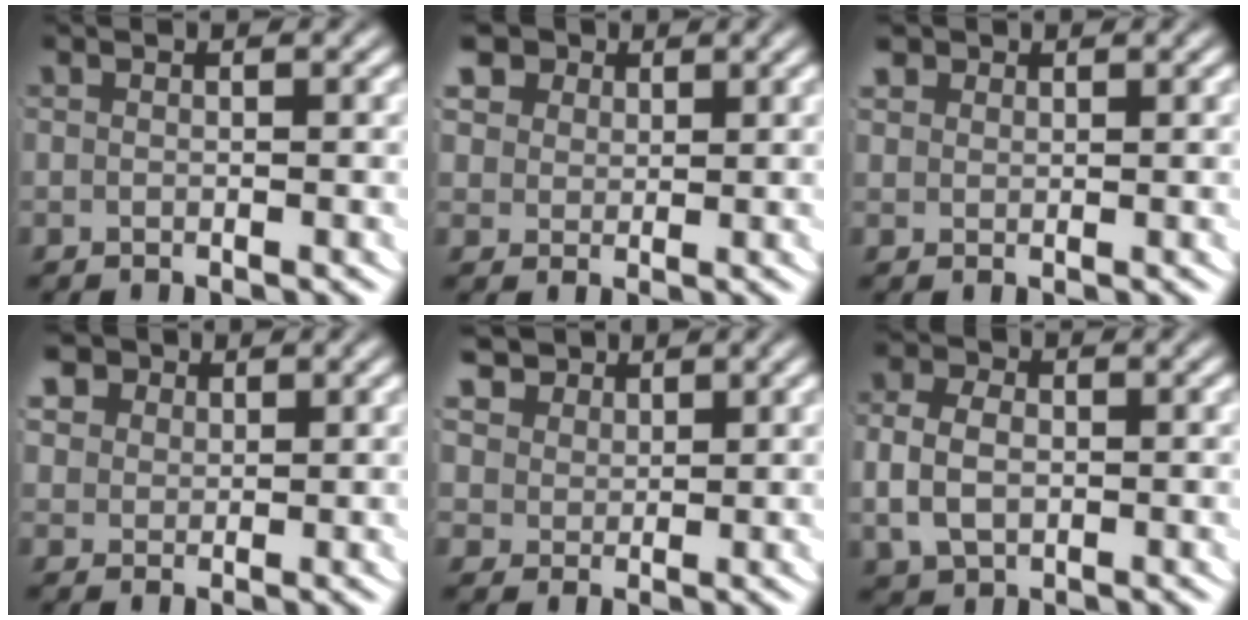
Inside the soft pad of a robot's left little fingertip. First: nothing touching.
{"total": 6.9, "force": [3.7, 5.0, 2.9], "torque": [-0.064, -0.001, 0.061]}
{"total": 1.6, "force": [1.2, 1.0, 0.4], "torque": [-0.017, -0.005, 0.029]}
{"total": 5.2, "force": [2.8, 3.8, 2.2], "torque": [-0.052, -0.004, 0.049]}
{"total": 6.6, "force": [4.2, 4.5, 2.6], "torque": [-0.062, -0.007, 0.075]}
{"total": 3.9, "force": [-0.1, 3.1, 2.4], "torque": [-0.055, -0.005, 0.004]}